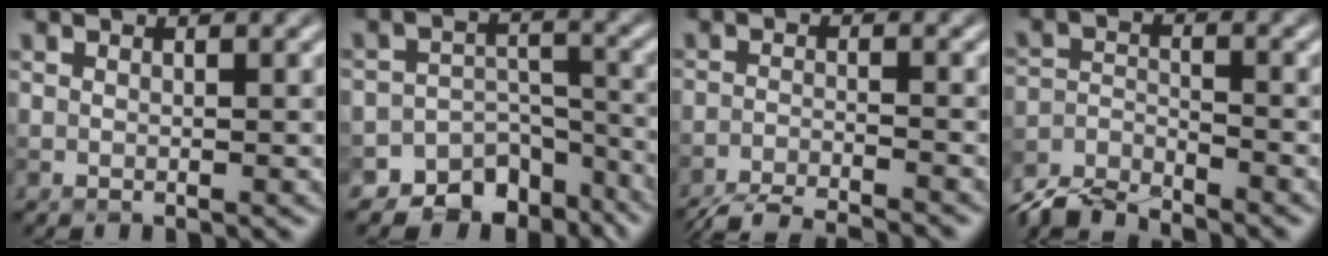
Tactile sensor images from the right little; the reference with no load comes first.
{"total": 8.3, "force": [-6.7, 4.8, 1.1], "torque": [0.004, -0.003, -0.083]}
{"total": 7.0, "force": [-6.5, 1.0, 2.3], "torque": [-0.045, -0.017, -0.107]}
{"total": 4.9, "force": [-4.7, 0.8, 1.3], "torque": [-0.027, -0.007, -0.099]}